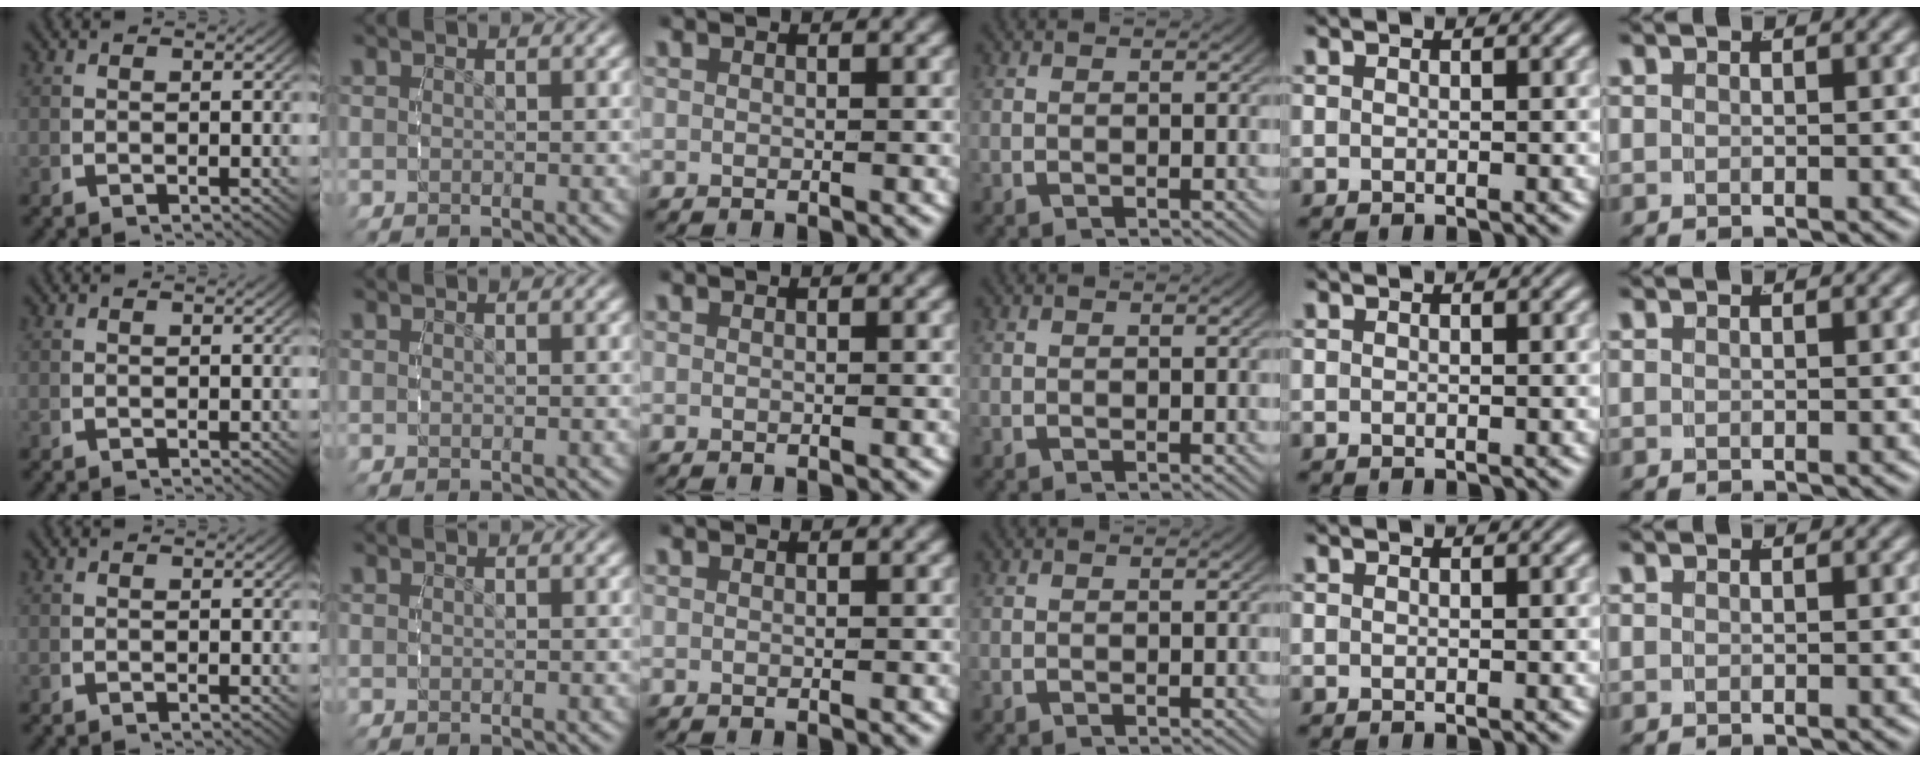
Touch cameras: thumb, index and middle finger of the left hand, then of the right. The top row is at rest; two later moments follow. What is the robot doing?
{"motion": "reach", "object": "jewelry box"}